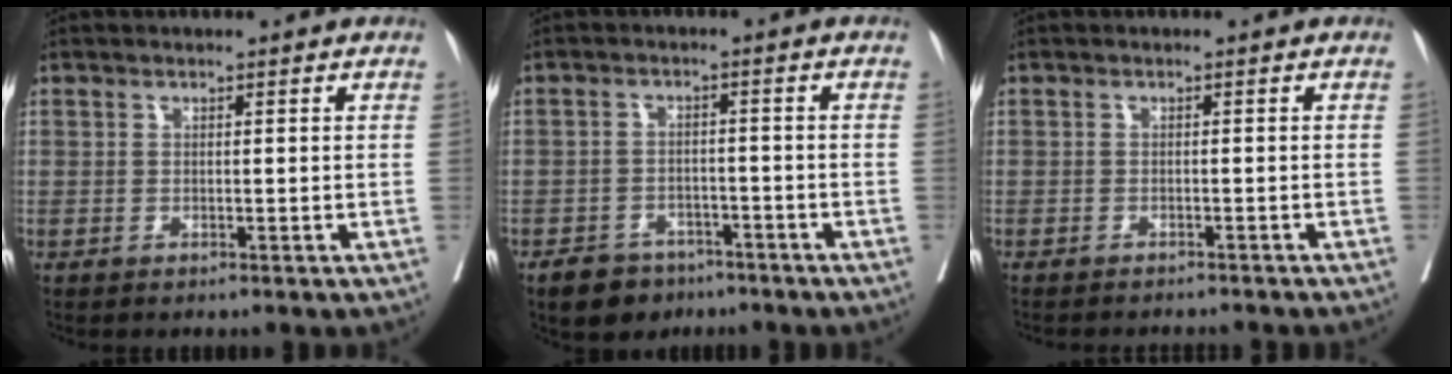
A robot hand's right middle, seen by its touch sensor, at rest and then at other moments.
{"total": 5.9, "force": [-4.3, 3.7, 1.7], "torque": [-0.030, 0.005, -0.066]}
{"total": 7.1, "force": [-6.7, 1.0, 2.1], "torque": [-0.018, -0.009, -0.081]}